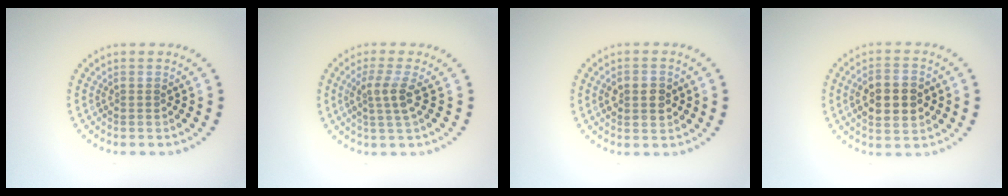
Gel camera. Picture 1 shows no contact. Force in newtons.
{"total": 2.4, "press": 1.9, "slide": 1.5}
{"total": 3.3, "press": 3.3, "slide": 0.1}
{"total": 5.2, "press": 5.2, "slide": 0.2}